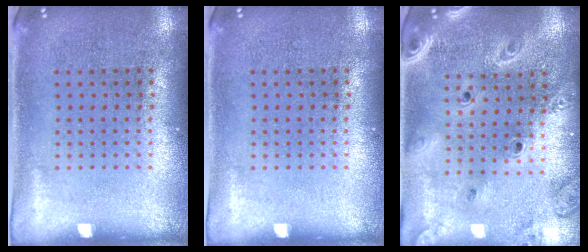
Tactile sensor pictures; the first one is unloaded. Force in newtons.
{"total": 0.0}
{"total": 2.6, "press": 2.3, "slide": 1.2}